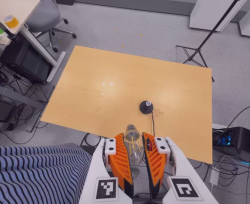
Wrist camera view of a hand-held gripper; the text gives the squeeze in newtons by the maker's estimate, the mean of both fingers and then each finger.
{"total": 21.5, "left": 26.0, "right": 17.0}